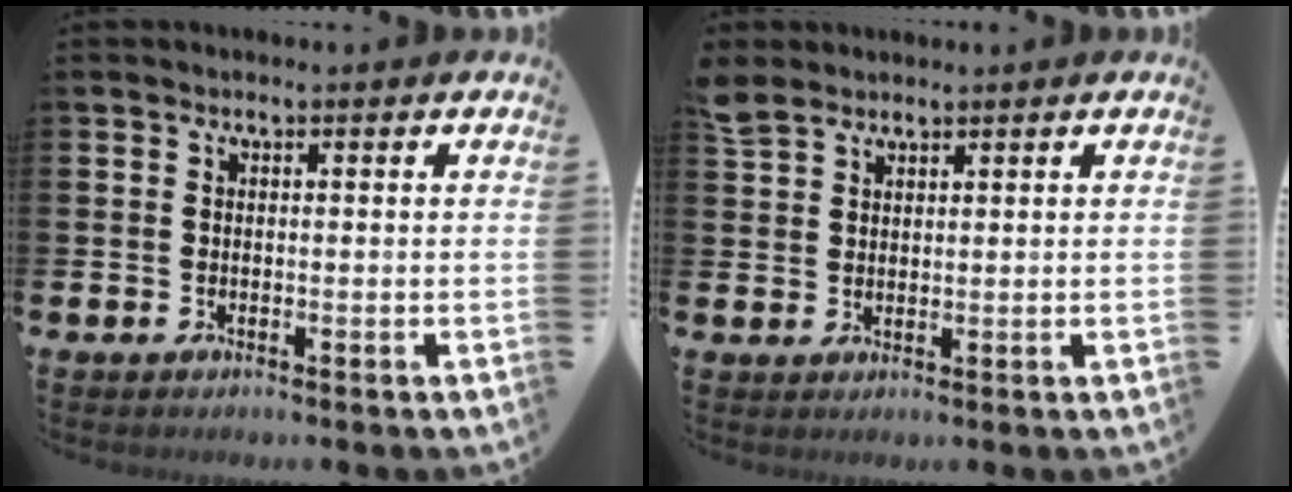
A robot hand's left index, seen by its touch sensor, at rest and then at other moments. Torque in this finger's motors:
{"motor_torque": [0.48, -0.52, 0.18, 0.21]}